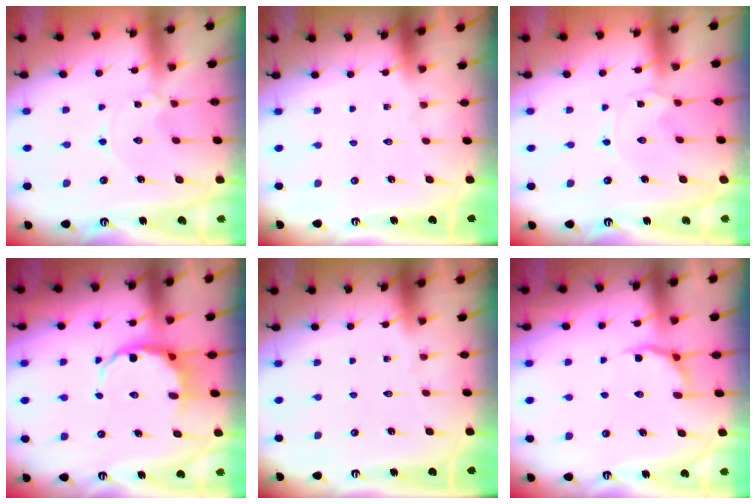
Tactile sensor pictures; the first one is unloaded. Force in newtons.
{"total": 0.0}
{"total": 0.0}
{"total": 6.8, "press": 6.4, "slide": 2.2}
{"total": 0.0}
{"total": 3.6, "press": 2.9, "slide": 2.2}